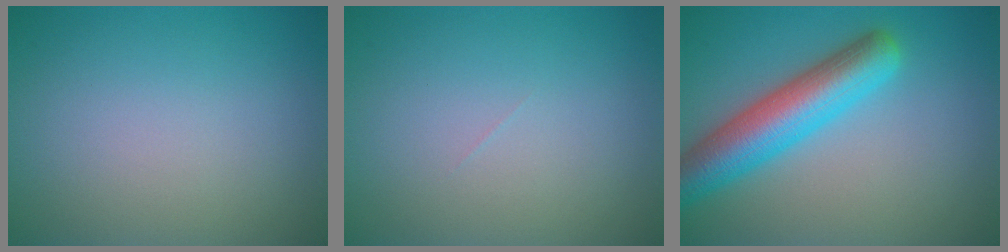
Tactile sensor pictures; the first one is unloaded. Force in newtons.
{"total": 0.0}
{"total": 6.9, "press": 6.9, "slide": 0.2}